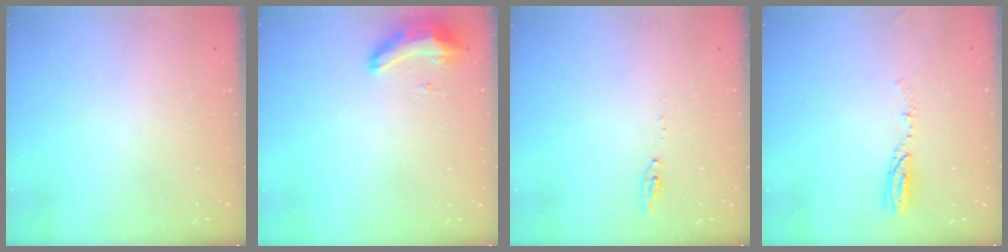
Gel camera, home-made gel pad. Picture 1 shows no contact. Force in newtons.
{"total": 8.4, "press": 8.3, "slide": 1.3}
{"total": 5.2, "press": 5.2, "slide": 0.5}
{"total": 4.5, "press": 4.3, "slide": 1.0}